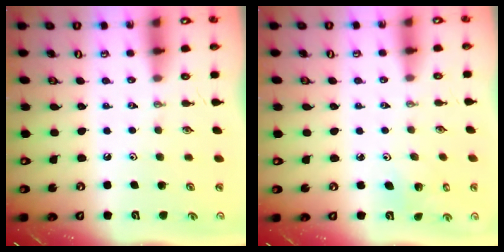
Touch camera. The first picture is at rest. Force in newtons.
{"total": 3.8, "press": 3.7, "slide": 1.0}